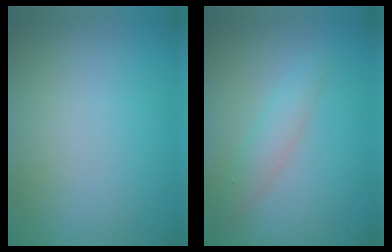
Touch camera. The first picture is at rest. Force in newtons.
{"total": 2.0, "press": 2.0, "slide": 0.0}